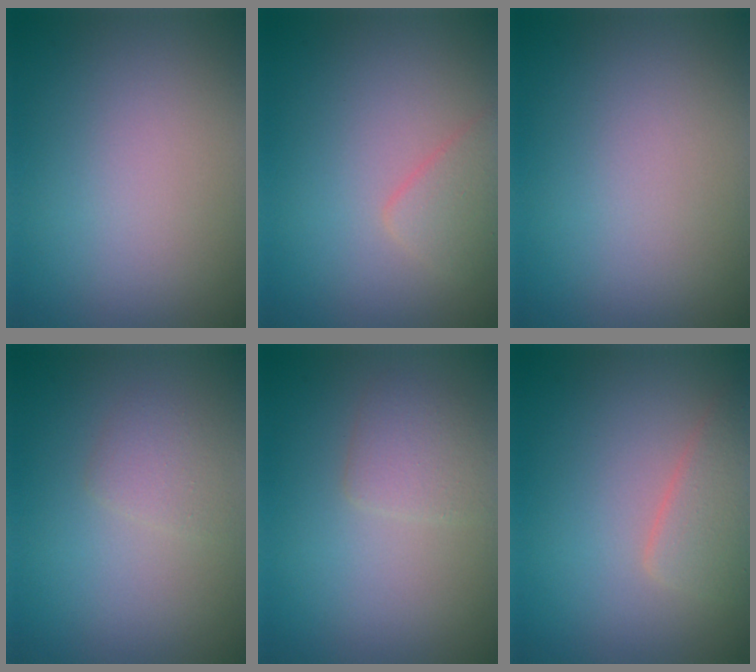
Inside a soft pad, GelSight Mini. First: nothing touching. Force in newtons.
{"total": 1.8, "press": 1.8, "slide": 0.1}
{"total": 0.0}
{"total": 1.5, "press": 1.5, "slide": 0.2}
{"total": 1.9, "press": 1.9, "slide": 0.0}
{"total": 2.7, "press": 2.7, "slide": 0.1}